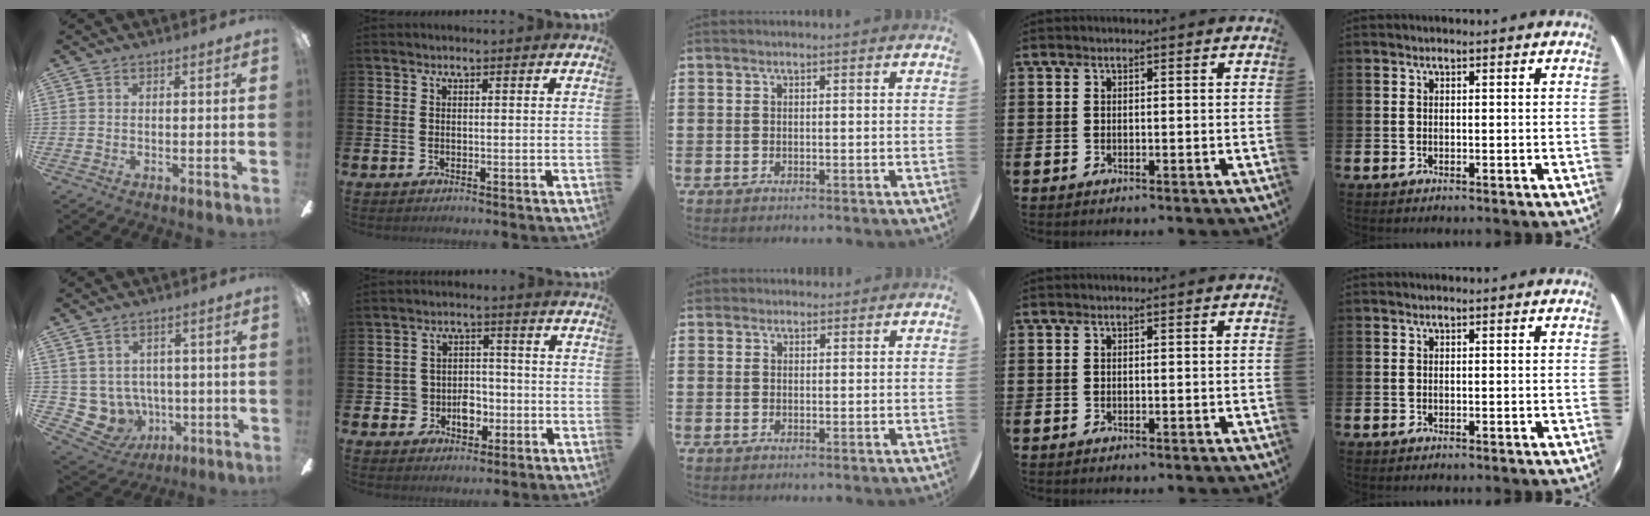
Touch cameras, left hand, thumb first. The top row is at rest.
{"thumb": {"total": 6.9, "force": [0.2, 6.7, 1.6], "torque": [-0.078, -0.009, 0.014]}, "index": {"total": 4.8, "force": [-1.6, 4.1, 1.8], "torque": [-0.031, 0.006, -0.036]}, "middle": {"total": 1.5, "force": [1.4, 0.5, -0.1], "torque": [-0.001, 0.004, 0.028]}}